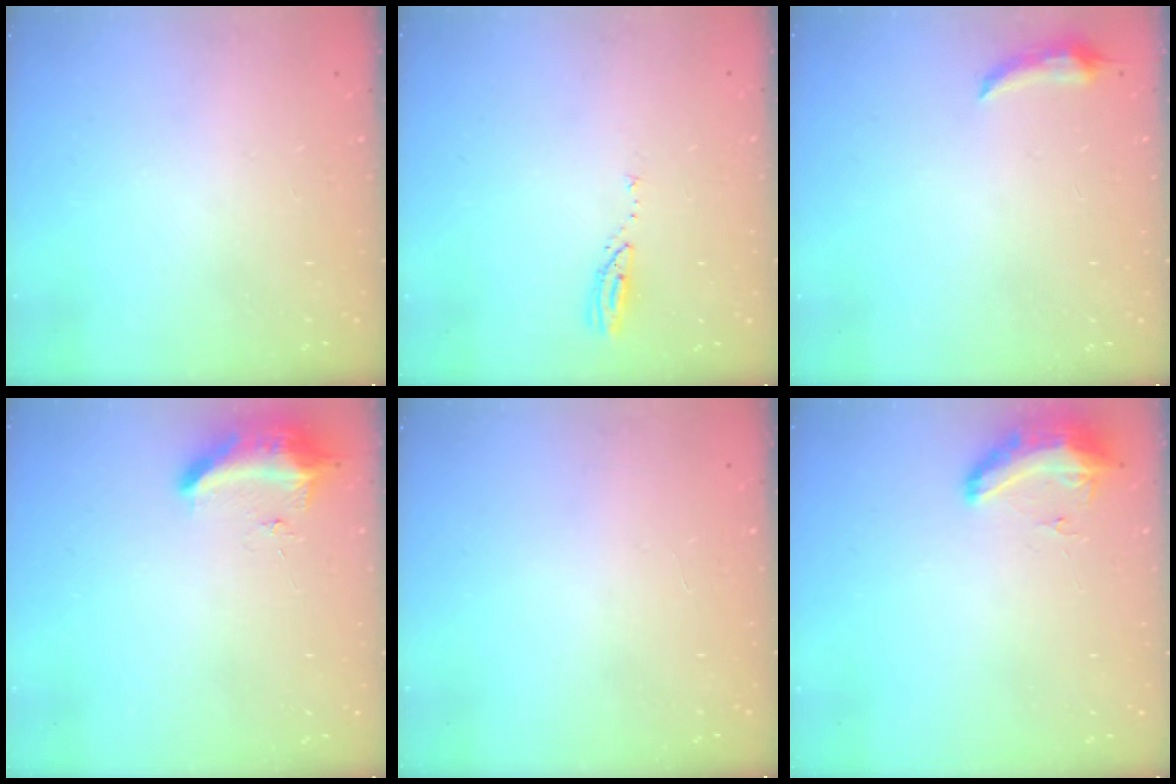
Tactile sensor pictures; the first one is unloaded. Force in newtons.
{"total": 3.8, "press": 3.7, "slide": 0.4}
{"total": 5.4, "press": 4.6, "slide": 2.8}
{"total": 10.2, "press": 9.6, "slide": 3.5}
{"total": 0.0}
{"total": 9.6, "press": 9.0, "slide": 3.4}